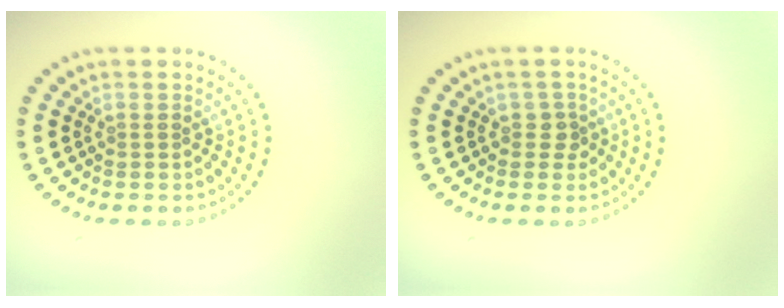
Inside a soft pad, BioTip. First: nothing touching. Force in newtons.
{"total": 1.3, "press": 1.0, "slide": 0.7}